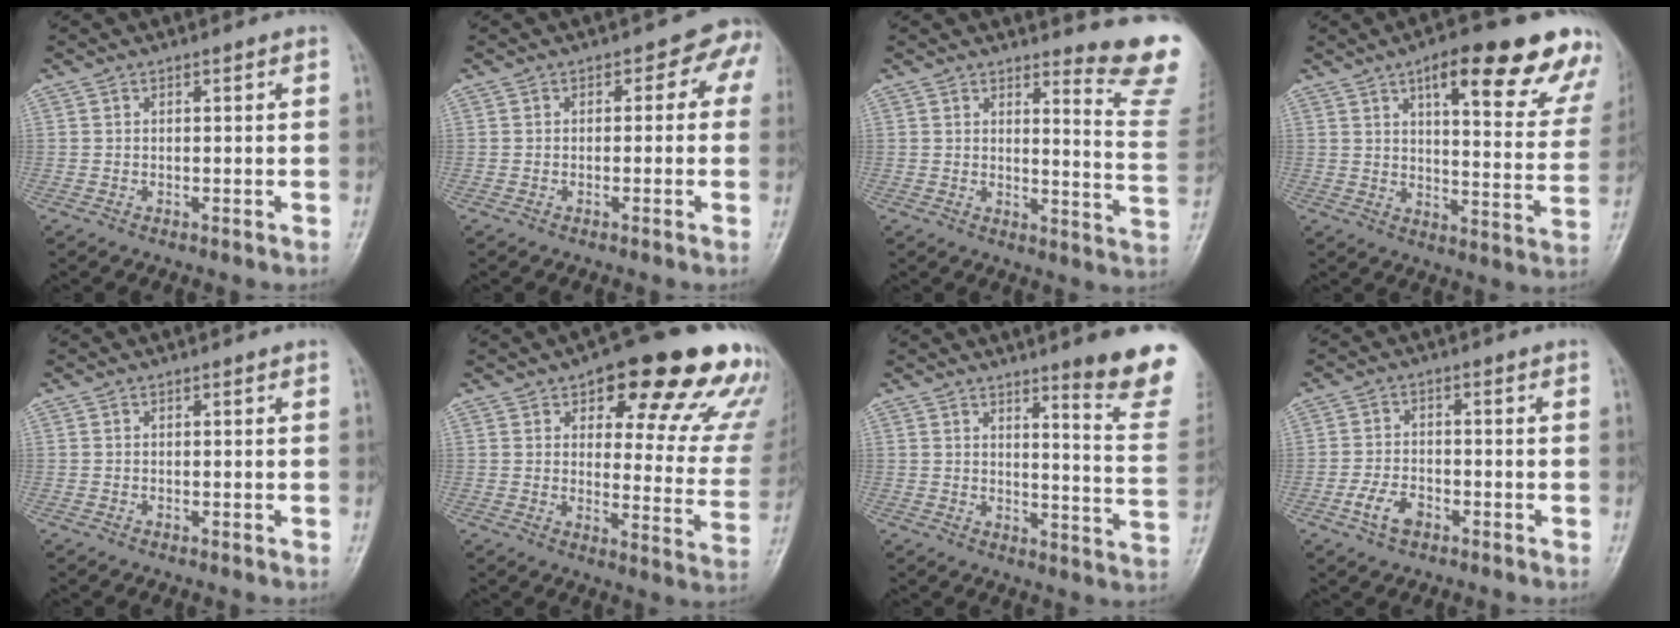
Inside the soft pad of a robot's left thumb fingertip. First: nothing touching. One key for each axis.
{"total": 3.7, "fx": 0.2, "fy": 2.9, "fz": 2.3, "tx": 0.020, "ty": 0.013, "tz": -0.014}
{"total": 12.0, "fx": 11.3, "fy": 0.2, "fz": 3.9, "tx": -0.028, "ty": -0.158, "tz": 0.116}
{"total": 22.5, "fx": 13.9, "fy": 6.6, "fz": 16.5, "tx": -0.172, "ty": -0.038, "tz": 0.176}
{"total": 0.0}
{"total": 23.0, "fx": 14.8, "fy": 8.2, "fz": 15.6, "tx": -0.141, "ty": -0.062, "tz": 0.178}
{"total": 13.8, "fx": 10.1, "fy": 1.4, "fz": 9.3, "tx": -0.090, "ty": -0.074, "tz": 0.123}
{"total": 4.8, "fx": -2.5, "fy": 2.9, "fz": 2.8, "tx": -0.046, "ty": 0.016, "tz": -0.050}